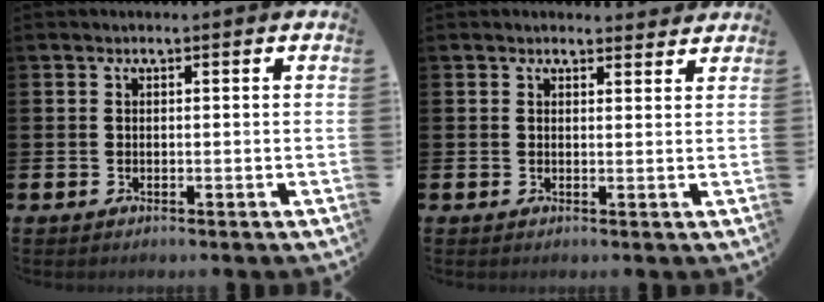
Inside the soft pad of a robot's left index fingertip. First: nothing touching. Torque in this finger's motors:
{"motor_torque": [1.07, -1.07, 0.30, 0.08]}